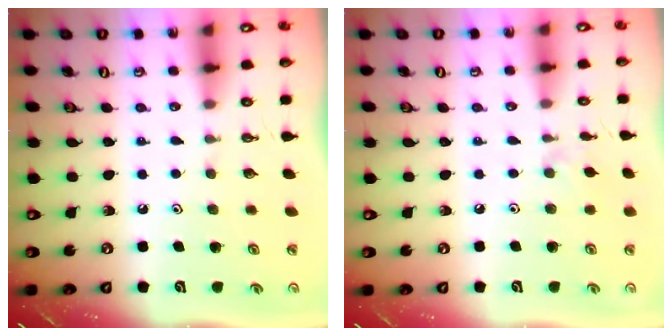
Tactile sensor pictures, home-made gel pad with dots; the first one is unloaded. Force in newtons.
{"total": 2.6, "press": 2.5, "slide": 0.5}